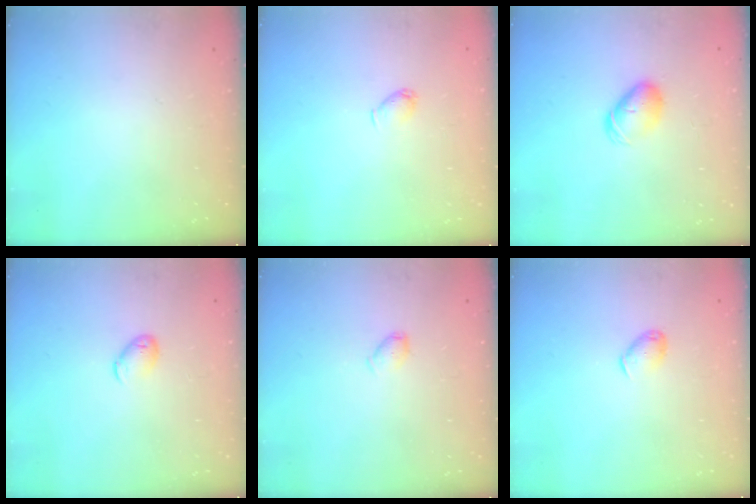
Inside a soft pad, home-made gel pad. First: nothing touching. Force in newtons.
{"total": 3.0, "press": 2.9, "slide": 0.6}
{"total": 7.5, "press": 7.4, "slide": 0.7}
{"total": 5.3, "press": 5.2, "slide": 0.9}
{"total": 5.3, "press": 5.2, "slide": 0.7}
{"total": 4.6, "press": 4.5, "slide": 0.9}